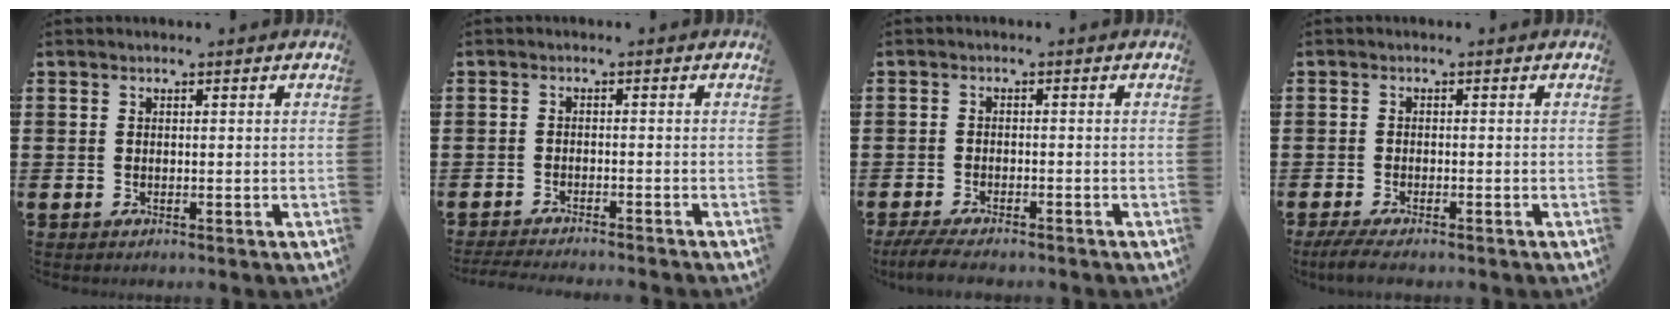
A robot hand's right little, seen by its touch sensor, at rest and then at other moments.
{"total": 1.8, "force": [-1.7, -0.2, 0.4], "torque": [-0.006, 0.002, -0.035]}
{"total": 2.7, "force": [-2.3, 0.4, 1.4], "torque": [-0.029, 0.001, -0.046]}
{"total": 2.0, "force": [-1.5, 0.3, 1.3], "torque": [-0.028, 0.000, -0.031]}